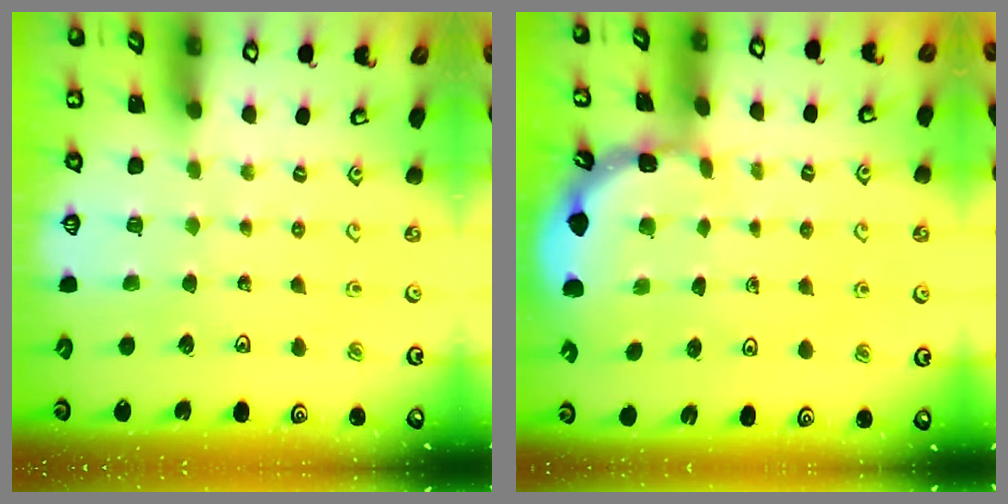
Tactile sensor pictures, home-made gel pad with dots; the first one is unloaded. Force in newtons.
{"total": 1.7, "press": 1.7, "slide": 0.1}